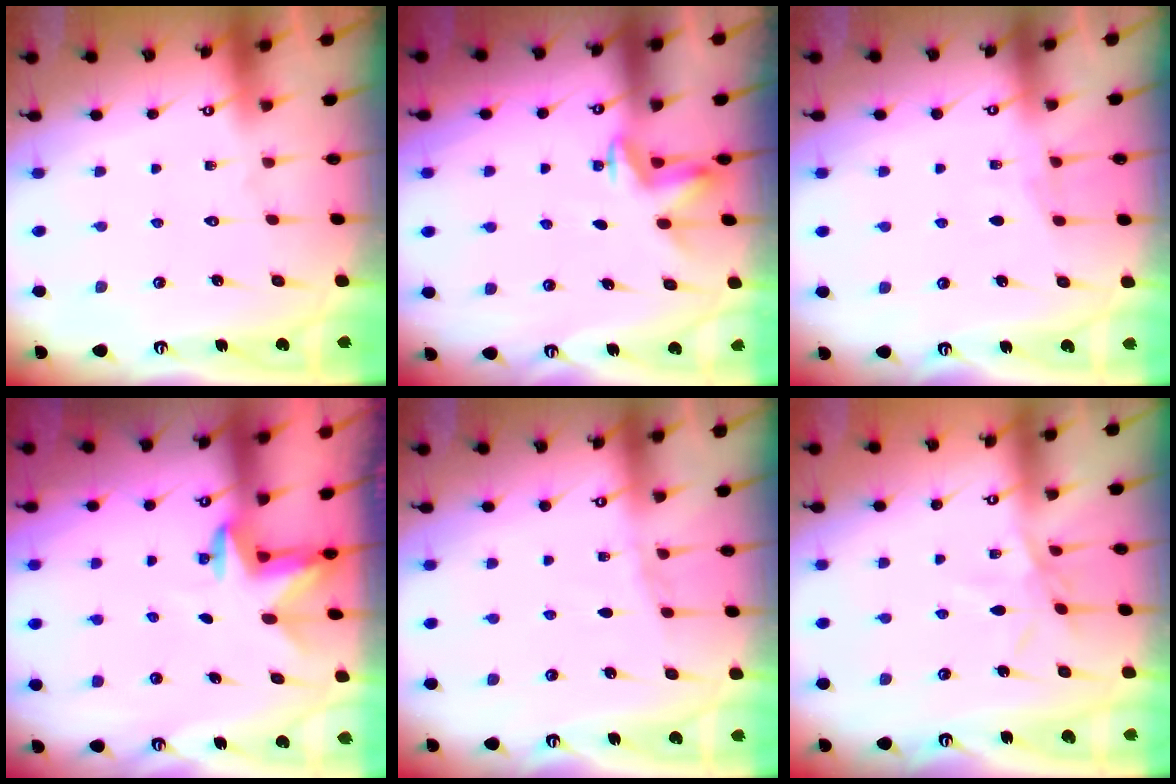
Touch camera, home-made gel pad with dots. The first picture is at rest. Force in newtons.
{"total": 3.7, "press": 3.6, "slide": 0.9}
{"total": 3.7, "press": 3.7, "slide": 0.4}
{"total": 3.0, "press": 2.9, "slide": 0.7}
{"total": 3.7, "press": 3.7, "slide": 0.4}
{"total": 5.1, "press": 5.0, "slide": 0.7}